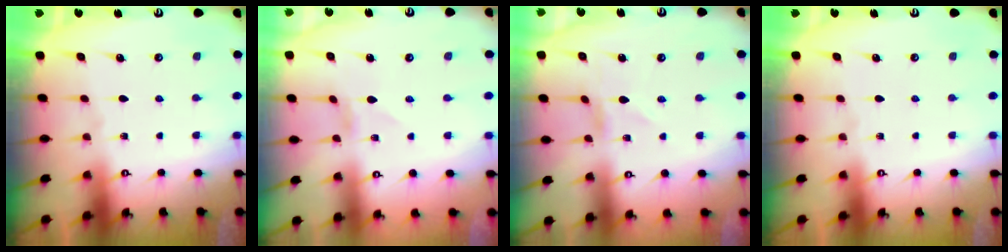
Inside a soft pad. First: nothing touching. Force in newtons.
{"total": 0.0}
{"total": 0.0}
{"total": 0.0}